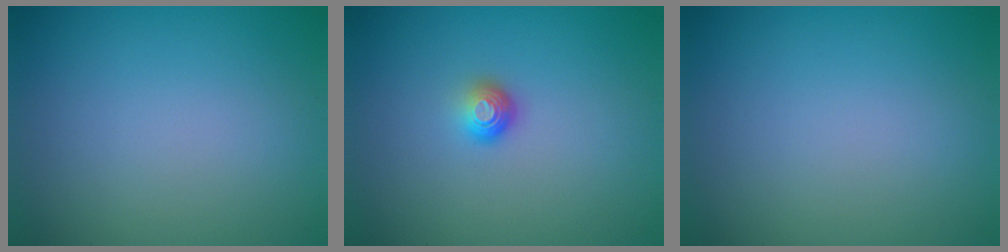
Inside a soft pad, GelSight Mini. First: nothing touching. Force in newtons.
{"total": 1.6, "press": 1.1, "slide": 1.1}
{"total": 0.0}